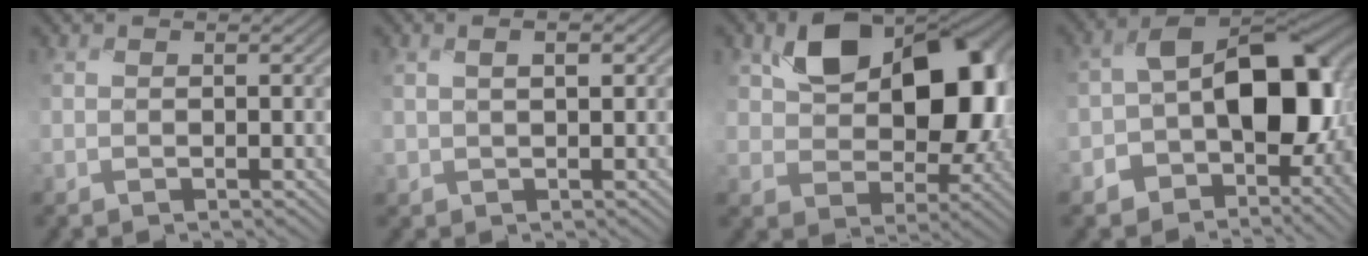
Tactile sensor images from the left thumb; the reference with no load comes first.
{"total": 2.4, "force": [0.6, 1.2, 2.0], "torque": [-0.037, 0.000, 0.012]}
{"total": 13.1, "force": [2.3, 8.9, 9.5], "torque": [-0.139, -0.010, 0.046]}
{"total": 15.0, "force": [-2.7, 10.1, 10.8], "torque": [-0.154, -0.014, -0.050]}